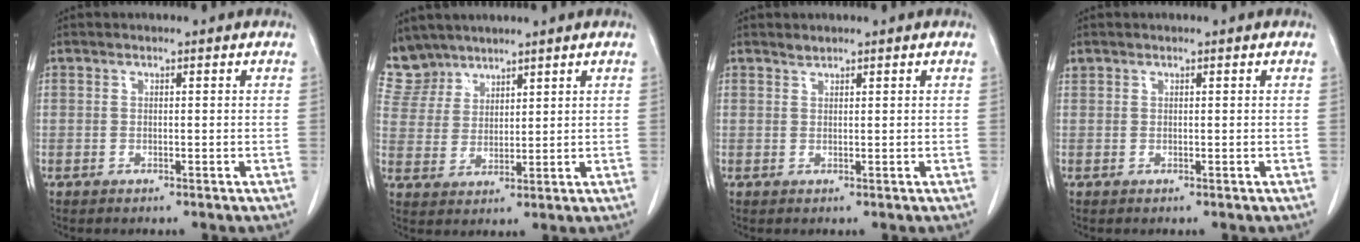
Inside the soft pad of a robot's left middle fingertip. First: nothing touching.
{"total": 6.9, "force": [6.2, 2.9, -0.3], "torque": [0.004, 0.006, 0.135]}
{"total": 0.7, "force": [0.7, 0.0, -0.1], "torque": [-0.005, -0.002, 0.014]}
{"total": 0.5, "force": [0.4, 0.3, 0.0], "torque": [-0.003, 0.013, 0.010]}